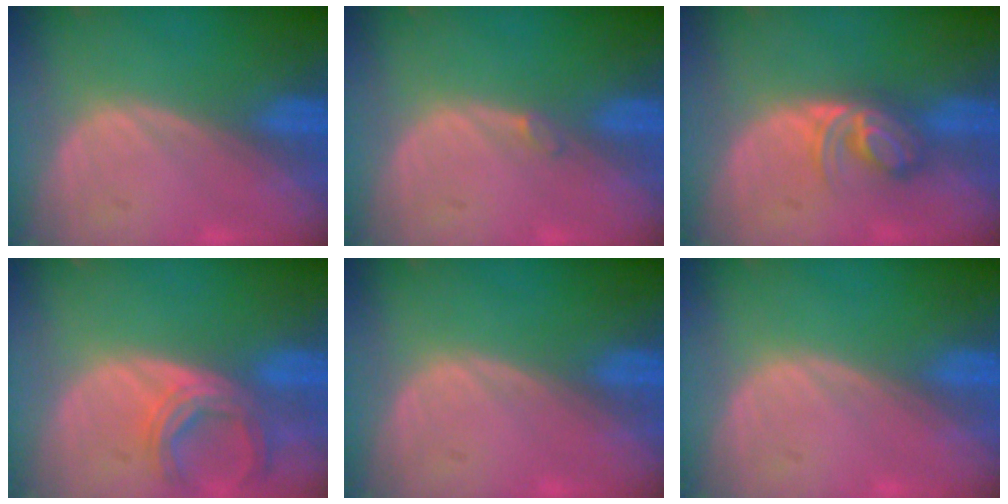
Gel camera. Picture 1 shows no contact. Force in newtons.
{"total": 0.7, "press": 0.7, "slide": 0.2}
{"total": 5.7, "press": 4.7, "slide": 3.3}
{"total": 6.0, "press": 5.6, "slide": 2.3}
{"total": 0.0}
{"total": 0.0}